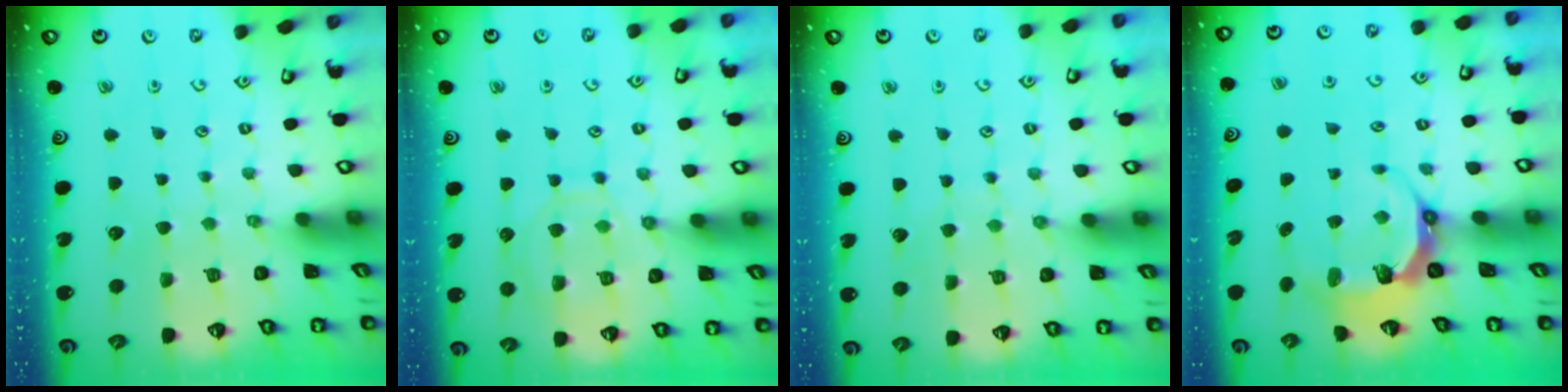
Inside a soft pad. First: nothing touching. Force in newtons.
{"total": 11.2, "press": 11.1, "slide": 1.1}
{"total": 5.2, "press": 5.2, "slide": 0.4}
{"total": 7.3, "press": 6.5, "slide": 3.4}